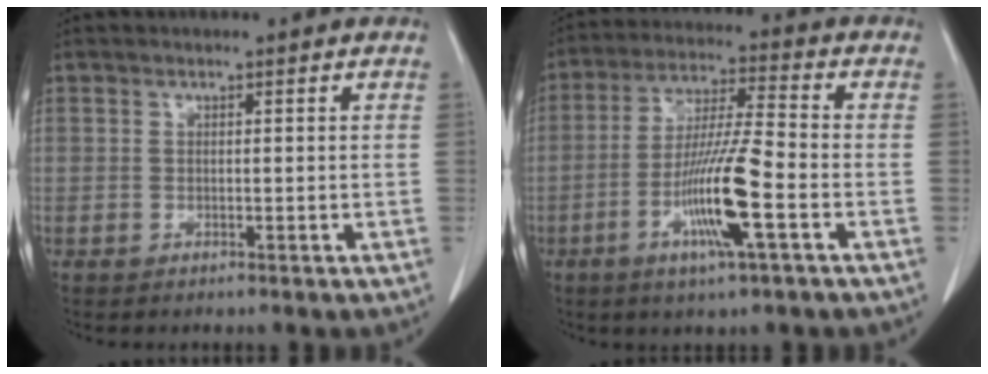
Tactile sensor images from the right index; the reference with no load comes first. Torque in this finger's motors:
{"motor_torque": [1.45, -0.68, 0.56, 0.15]}